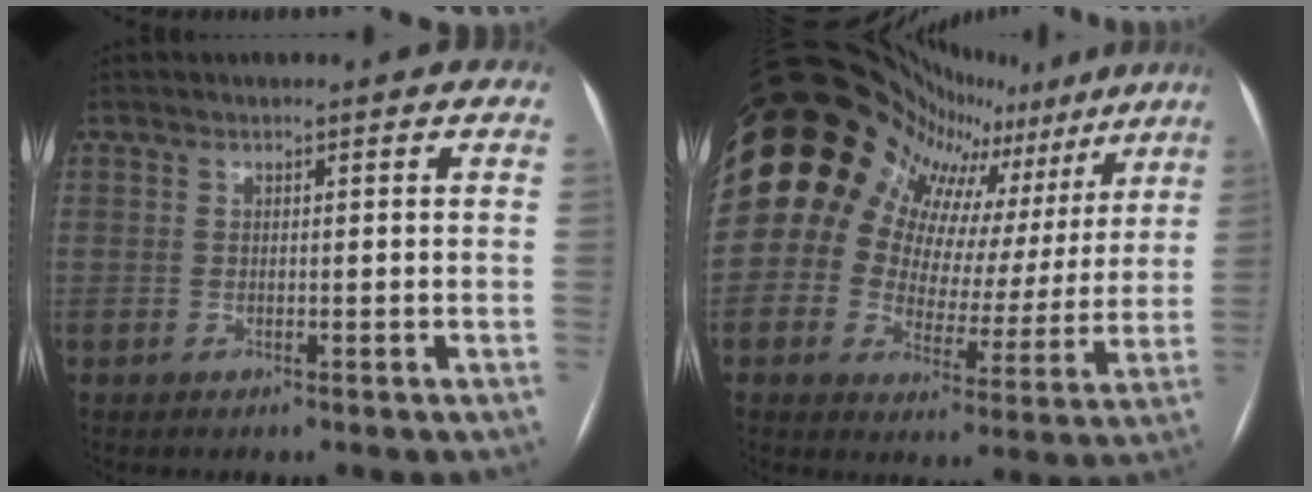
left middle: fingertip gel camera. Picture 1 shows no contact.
{"total": 25.0, "force": [14.5, 16.2, 12.2], "torque": [-0.219, 0.096, 0.187]}